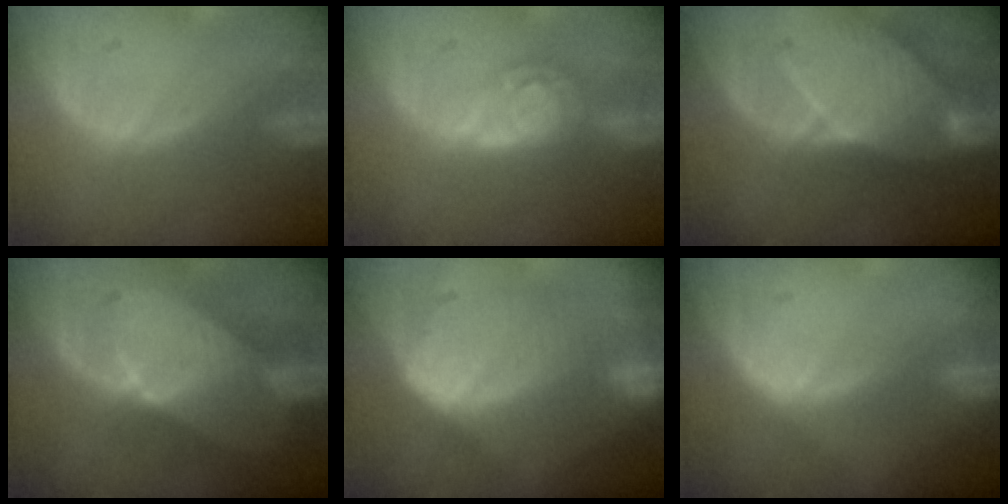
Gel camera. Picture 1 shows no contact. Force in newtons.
{"total": 5.7, "press": 5.6, "slide": 0.4}
{"total": 8.5, "press": 8.3, "slide": 1.5}
{"total": 7.4, "press": 6.9, "slide": 2.5}
{"total": 10.3, "press": 10.2, "slide": 0.7}
{"total": 1.5, "press": 1.0, "slide": 1.1}